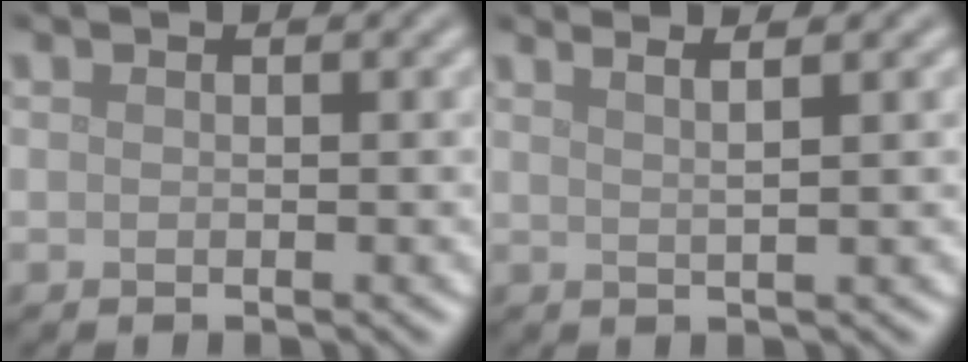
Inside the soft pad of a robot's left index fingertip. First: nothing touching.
{"total": 3.7, "force": [2.4, 1.4, 2.4], "torque": [-0.011, 0.024, -0.002]}